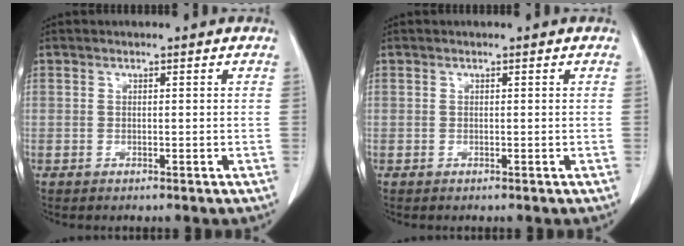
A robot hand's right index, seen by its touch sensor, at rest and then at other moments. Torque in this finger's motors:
{"motor_torque": [0.00, 0.00, 0.02, 0.00]}